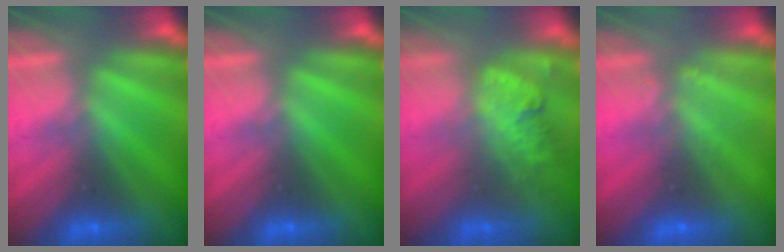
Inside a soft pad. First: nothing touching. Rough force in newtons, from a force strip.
{"total": 0.0}
{"total": 2.4}
{"total": 1.8}